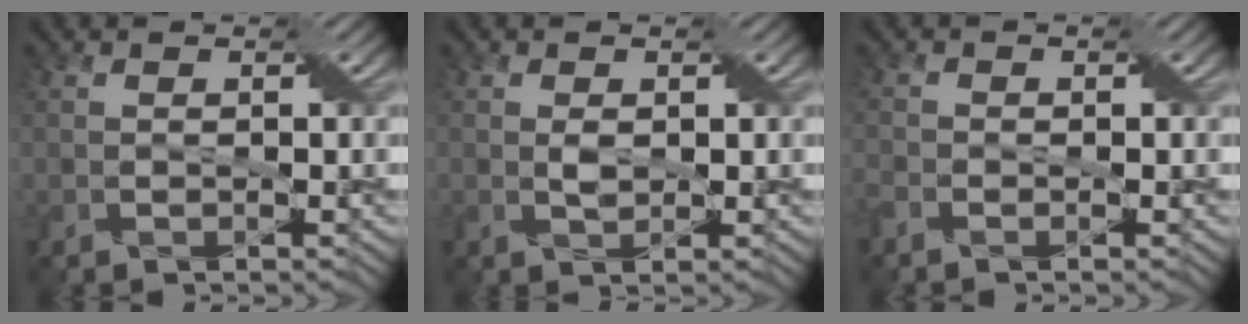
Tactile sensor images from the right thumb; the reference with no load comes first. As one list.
[{"total": 1.4, "force": [0.2, 0.9, 1.1], "torque": [-0.024, -0.001, 0.006]}, {"total": 1.7, "force": [-1.3, 0.9, 0.6], "torque": [-0.021, -0.003, -0.034]}]